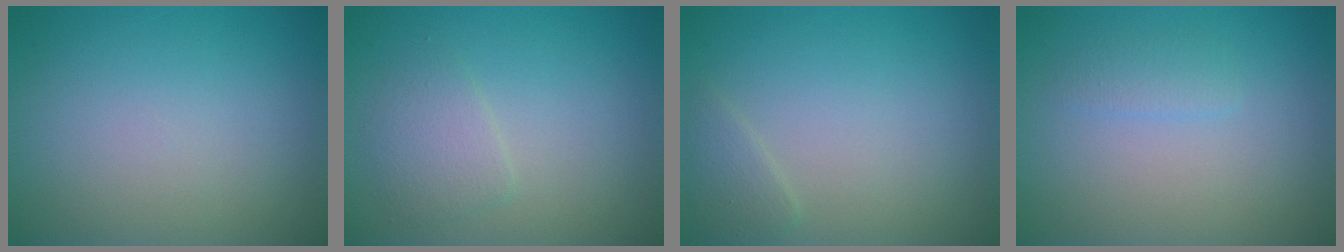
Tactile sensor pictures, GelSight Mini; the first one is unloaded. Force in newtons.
{"total": 1.9, "press": 1.9, "slide": 0.0}
{"total": 1.3, "press": 1.3, "slide": 0.1}
{"total": 1.1, "press": 1.1, "slide": 0.1}